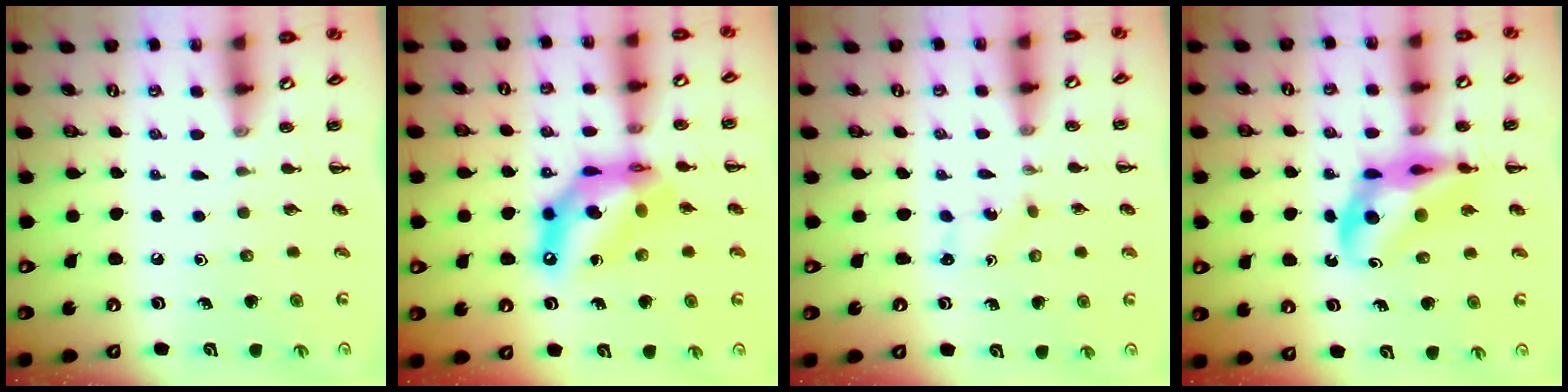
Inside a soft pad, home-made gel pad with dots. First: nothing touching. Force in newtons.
{"total": 12.7, "press": 12.2, "slide": 3.5}
{"total": 1.0, "press": 0.9, "slide": 0.4}
{"total": 12.6, "press": 12.0, "slide": 3.5}